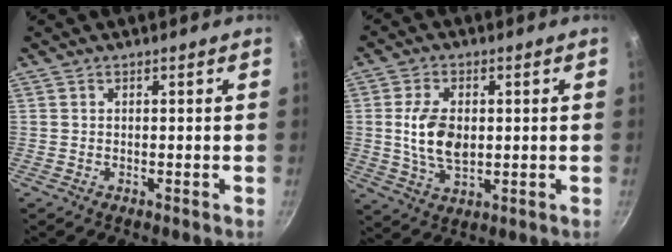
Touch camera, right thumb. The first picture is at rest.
{"total": 8.9, "force": [0.5, 5.4, 7.1], "torque": [-0.130, -0.007, 0.011]}